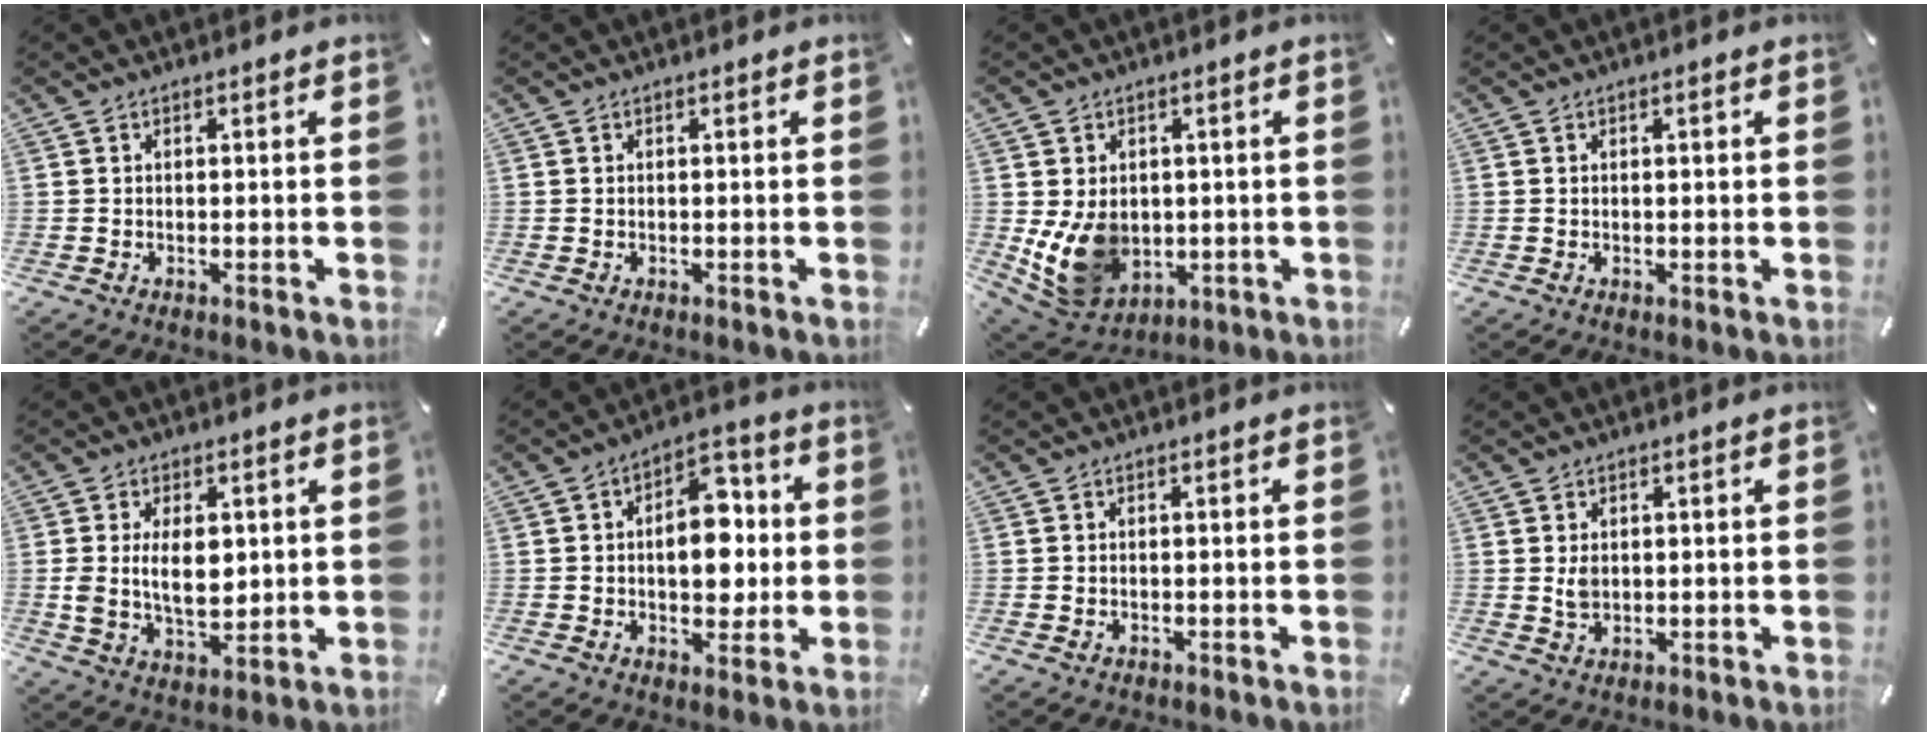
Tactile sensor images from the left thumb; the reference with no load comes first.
{"total": 0.0}
{"total": 11.6, "force": [-0.7, 9.4, 6.7], "torque": [-0.146, -0.010, -0.009]}
{"total": 0.8, "force": [0.2, 0.2, 0.7], "torque": [-0.014, 0.003, 0.001]}
{"total": 9.5, "force": [1.4, 5.7, 7.4], "torque": [-0.134, -0.003, 0.023]}
{"total": 11.9, "force": [0.2, 8.0, 8.8], "torque": [-0.122, 0.005, 0.003]}
{"total": 0.6, "force": [-0.2, 0.4, 0.4], "torque": [-0.007, 0.000, -0.004]}
{"total": 2.4, "force": [0.3, 1.8, 1.5], "torque": [-0.023, 0.001, 0.003]}